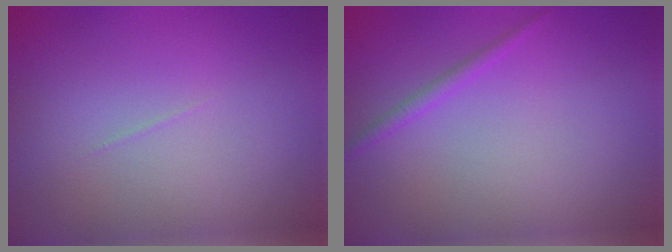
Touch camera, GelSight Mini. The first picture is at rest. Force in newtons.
{"total": 0.9, "press": 0.9, "slide": 0.2}